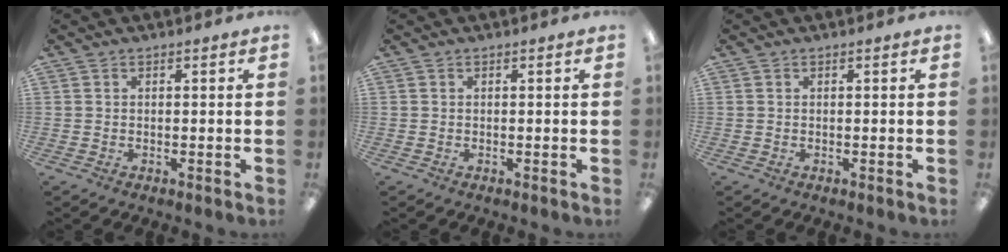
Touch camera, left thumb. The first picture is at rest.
{"total": 0.0}
{"total": 0.0}